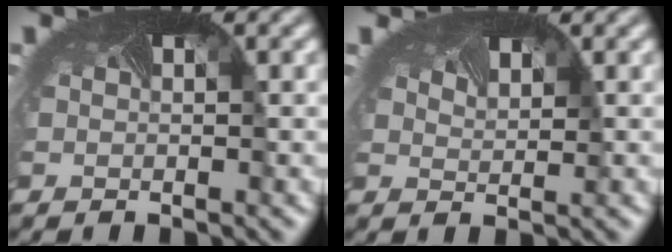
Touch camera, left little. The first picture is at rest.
{"total": 1.4, "force": [1.4, 0.1, -0.2], "torque": [-0.004, -0.008, 0.019]}